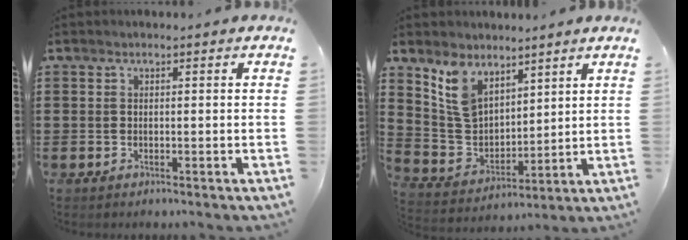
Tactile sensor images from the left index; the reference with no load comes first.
{"total": 7.7, "force": [5.8, 4.5, 2.2], "torque": [-0.075, -0.011, 0.113]}